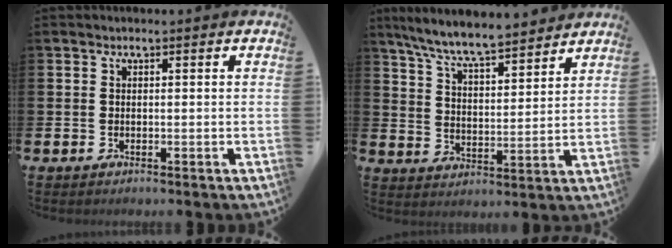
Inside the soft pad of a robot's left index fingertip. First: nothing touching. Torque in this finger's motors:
{"motor_torque": [0.25, -0.31, 0.69, 0.21]}